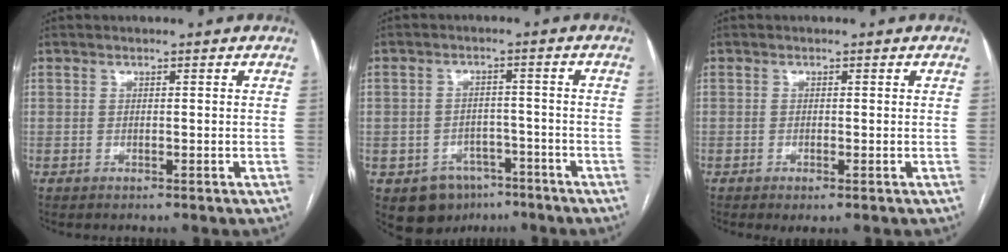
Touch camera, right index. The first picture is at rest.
{"total": 7.3, "force": [-4.4, 5.6, 1.9], "torque": [-0.025, 0.014, -0.055]}
{"total": 1.3, "force": [-0.6, 0.2, 1.1], "torque": [-0.016, -0.002, -0.008]}